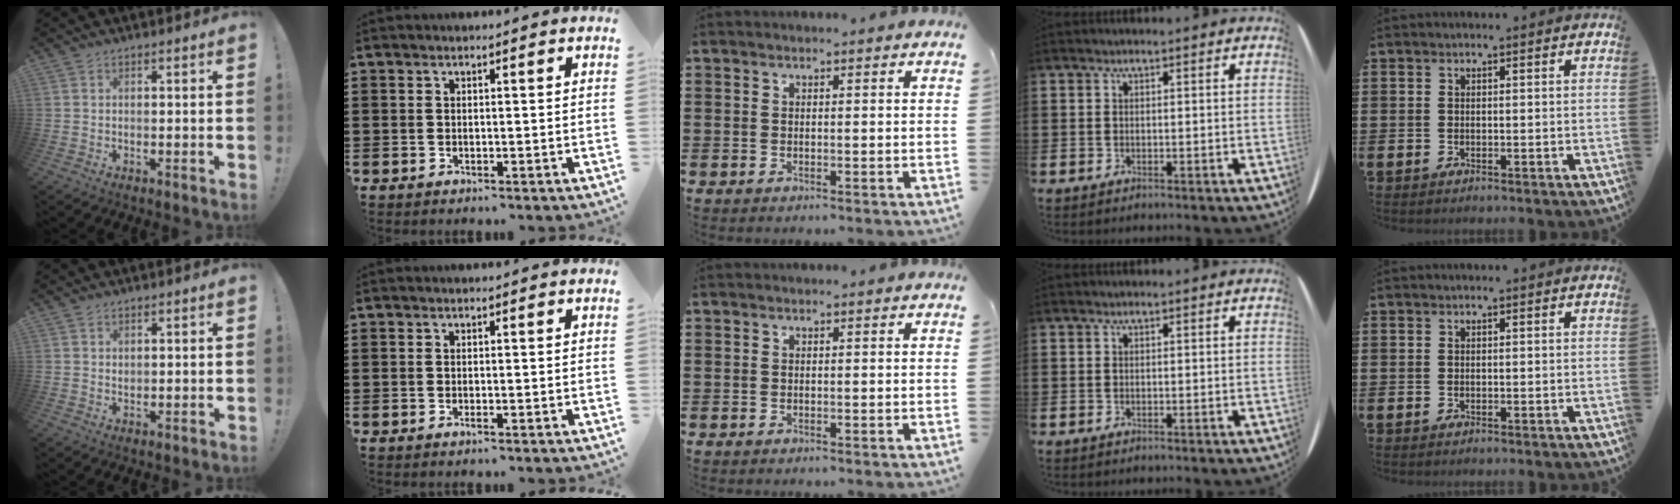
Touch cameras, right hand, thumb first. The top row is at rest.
{"thumb": {"total": 1.0, "force": [0.8, 0.5, 0.3], "torque": [0.000, -0.003, 0.014]}, "index": {"total": 0.5, "force": [-0.2, 0.0, 0.5], "torque": [-0.008, -0.003, -0.003]}}